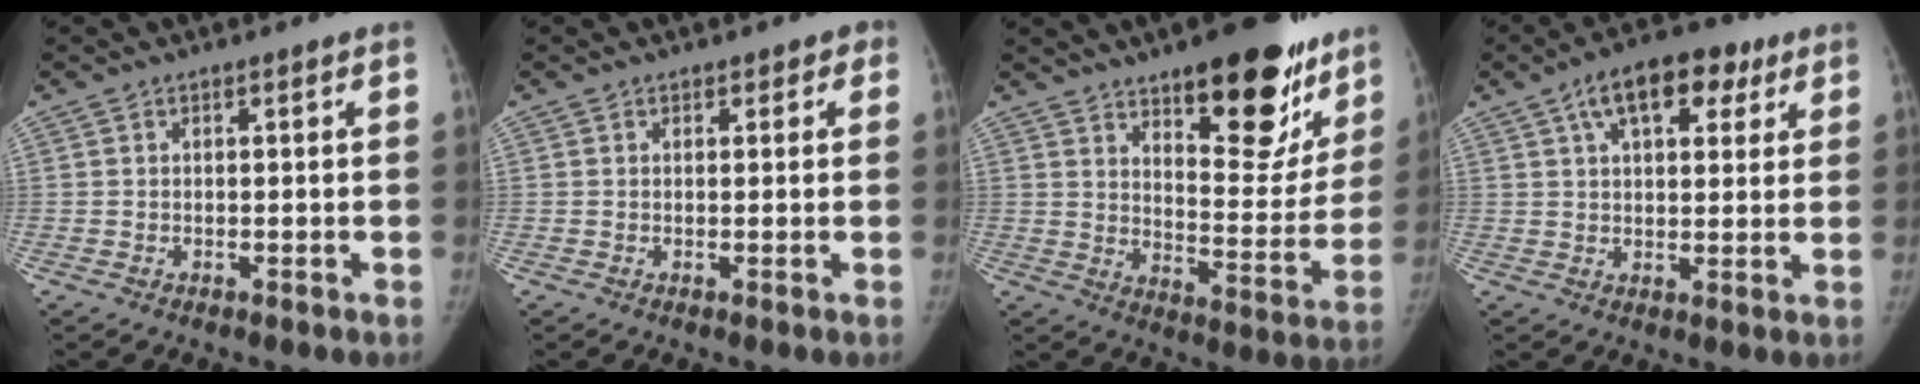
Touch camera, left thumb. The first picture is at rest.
{"total": 1.5, "force": [0.8, 1.2, 0.3], "torque": [0.021, 0.000, 0.002]}
{"total": 21.8, "force": [13.6, 8.5, 14.8], "torque": [-0.138, -0.082, 0.195]}
{"total": 12.7, "force": [6.2, 6.7, 8.9], "torque": [-0.101, 0.006, 0.090]}